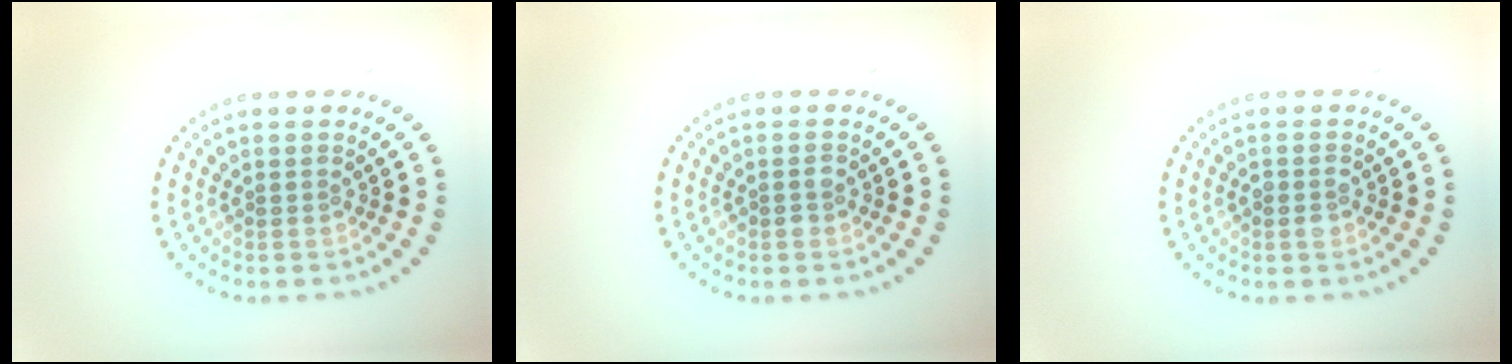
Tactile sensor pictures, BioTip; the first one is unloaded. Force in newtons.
{"total": 1.0, "press": 1.0, "slide": 0.3}
{"total": 1.2, "press": 1.1, "slide": 0.3}